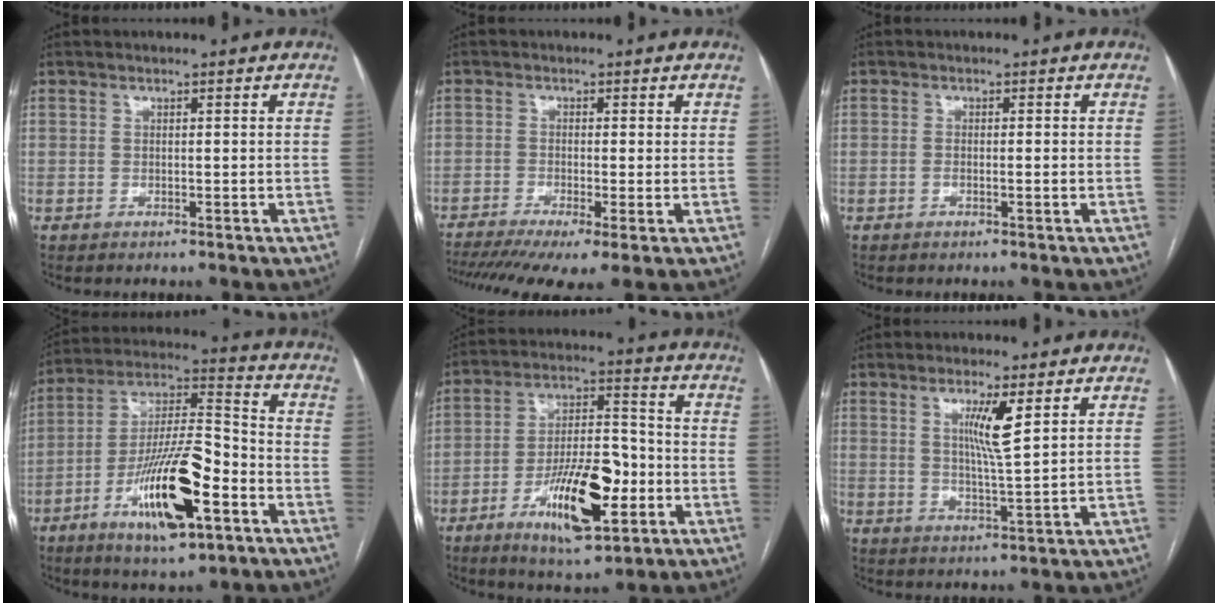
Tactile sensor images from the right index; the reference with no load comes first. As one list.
[{"total": 10.9, "force": [-6.7, 2.4, 8.2], "torque": [-0.154, -0.014, -0.109]}, {"total": 1.5, "force": [-0.4, 0.3, 1.4], "torque": [-0.026, 0.000, -0.004]}, {"total": 17.7, "force": [-7.3, 4.2, 15.6], "torque": [-0.293, -0.003, -0.119]}, {"total": 14.9, "force": [-5.5, 4.6, 13.0], "torque": [-0.229, 0.005, -0.085]}, {"total": 5.8, "force": [2.3, -0.2, 5.3], "torque": [-0.095, -0.010, 0.041]}]